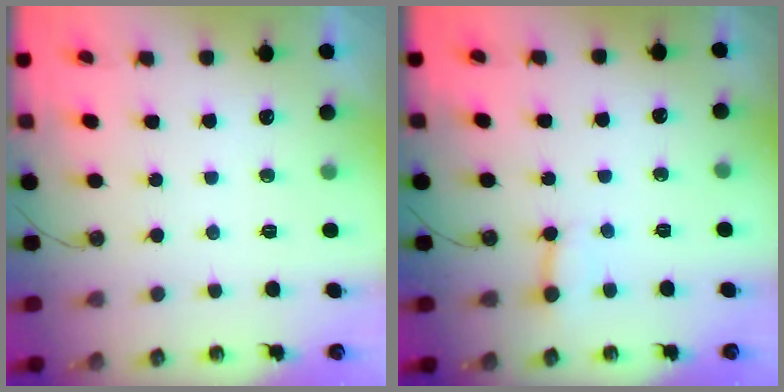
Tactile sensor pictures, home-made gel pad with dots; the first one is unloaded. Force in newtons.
{"total": 3.0, "press": 2.9, "slide": 0.3}